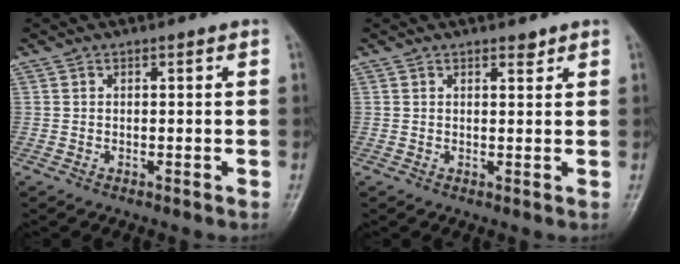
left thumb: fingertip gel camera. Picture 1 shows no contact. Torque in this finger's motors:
{"motor_torque": [-0.10, -0.09, -0.04, -0.09, 0.06]}